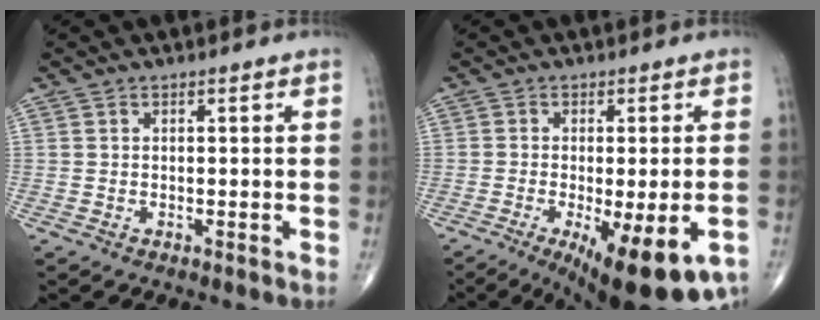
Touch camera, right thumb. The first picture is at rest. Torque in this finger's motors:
{"motor_torque": [1.26, 1.88, 0.28, -0.22, 0.11]}